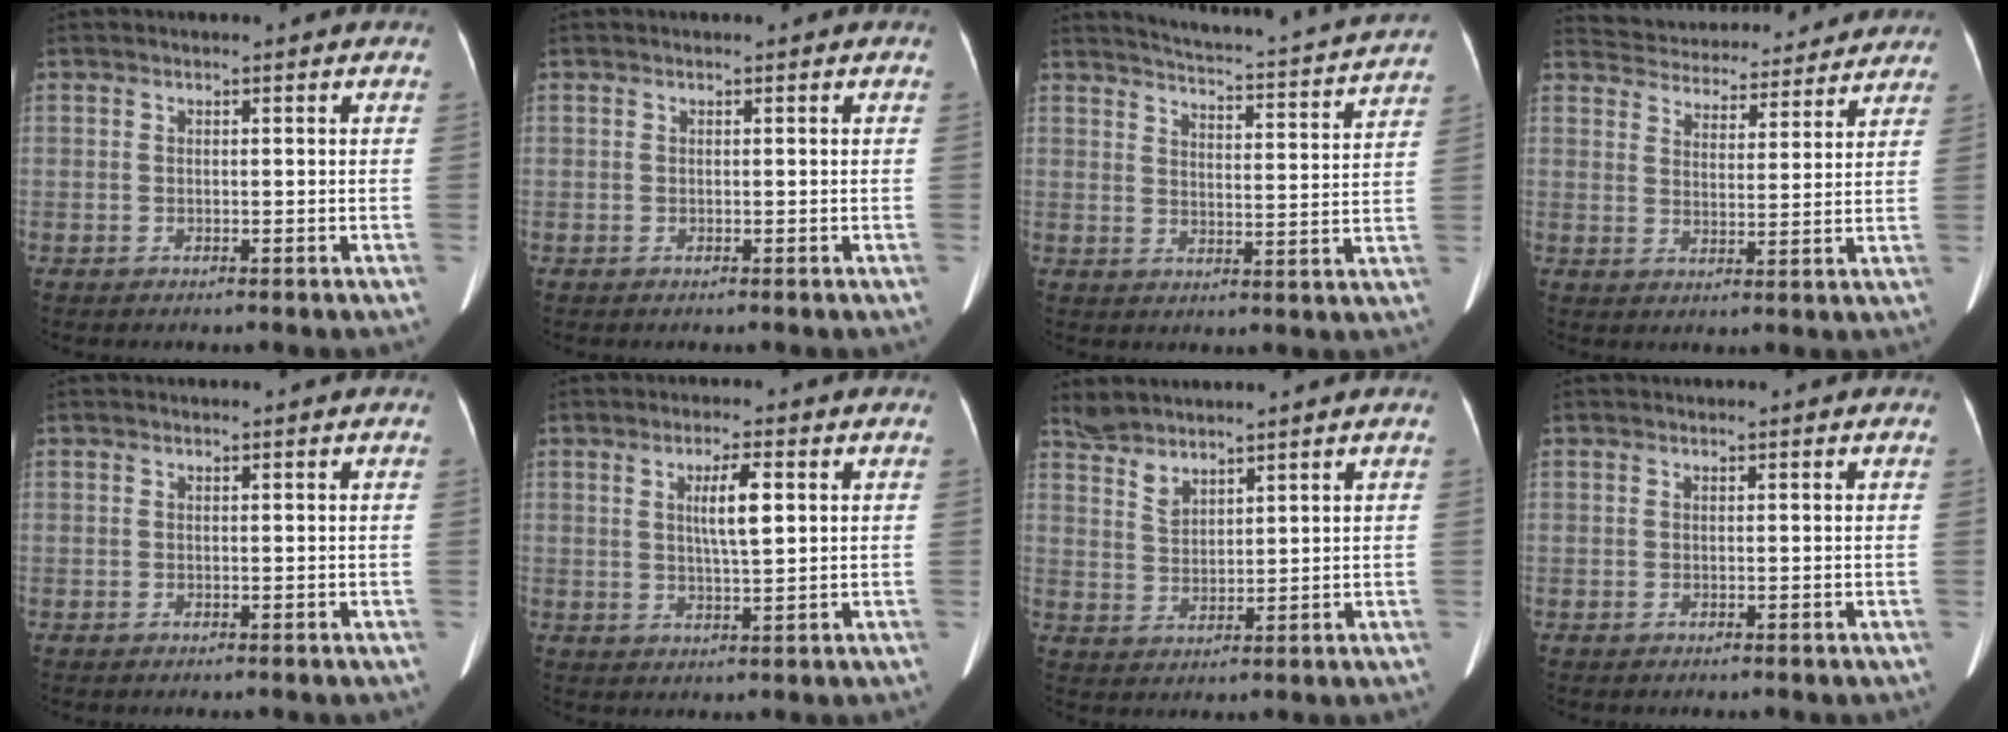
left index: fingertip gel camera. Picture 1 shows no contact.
{"total": 0.0}
{"total": 18.4, "force": [17.5, 0.2, 5.8], "torque": [-0.091, -0.050, 0.213]}
{"total": 17.0, "force": [16.2, 4.2, 3.4], "torque": [-0.049, 0.019, 0.218]}
{"total": 0.0}
{"total": 4.5, "force": [0.9, 0.4, 4.4], "torque": [-0.075, -0.005, 0.020]}
{"total": 4.5, "force": [4.3, 1.0, 1.2], "torque": [-0.033, 0.008, 0.095]}
{"total": 0.0}